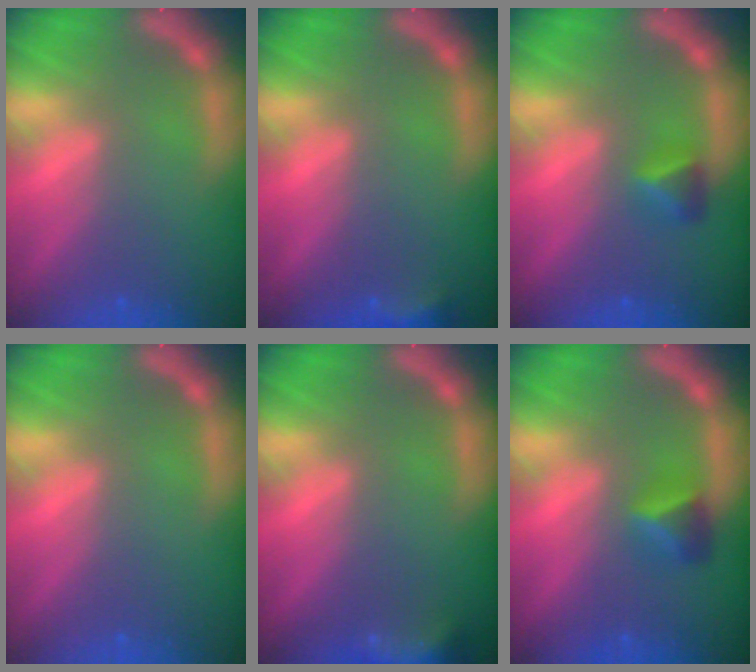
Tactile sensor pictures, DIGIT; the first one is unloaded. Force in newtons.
{"total": 2.4}
{"total": 1.9}
{"total": 0.0}
{"total": 5.9}
{"total": 2.4}